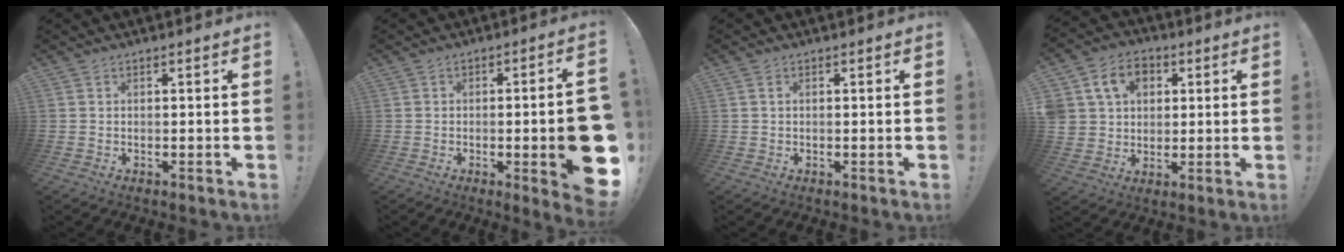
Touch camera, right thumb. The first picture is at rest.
{"total": 12.6, "force": [-2.9, 2.0, 12.1], "torque": [-0.153, 0.000, -0.033]}
{"total": 0.8, "force": [0.3, 0.4, 0.6], "torque": [-0.016, 0.003, 0.006]}
{"total": 12.2, "force": [4.5, 10.0, 5.5], "torque": [-0.082, -0.005, 0.092]}